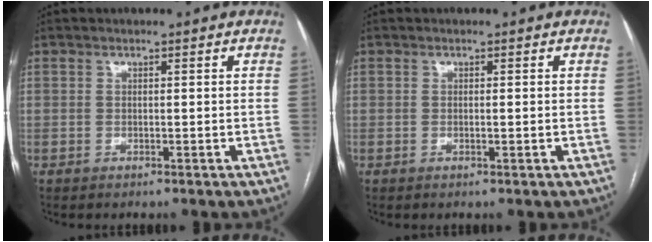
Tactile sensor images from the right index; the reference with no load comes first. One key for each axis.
{"total": 0.5, "fx": -0.1, "fy": 0.0, "fz": 0.5, "tx": -0.010, "ty": -0.001, "tz": 0.000}